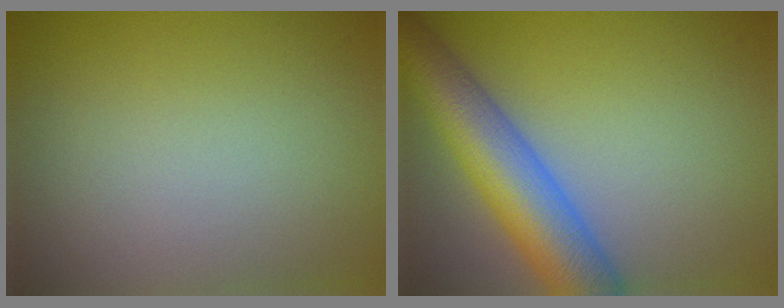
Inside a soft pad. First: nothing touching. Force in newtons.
{"total": 8.7, "press": 8.7, "slide": 0.3}